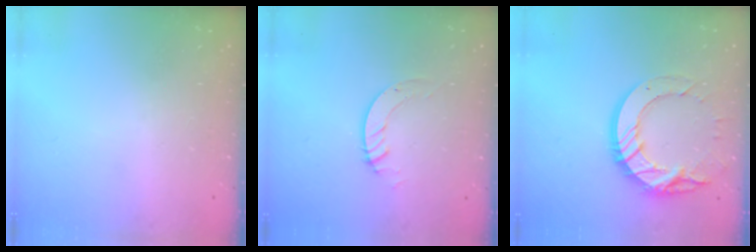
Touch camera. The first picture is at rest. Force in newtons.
{"total": 3.7, "press": 3.7, "slide": 0.2}
{"total": 15.9, "press": 15.8, "slide": 1.5}